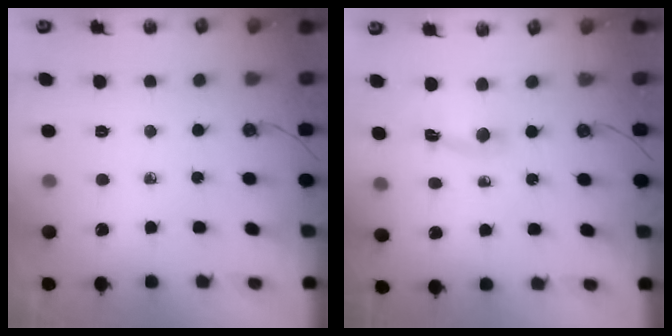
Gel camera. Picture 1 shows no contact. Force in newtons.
{"total": 2.7, "press": 2.7, "slide": 0.3}